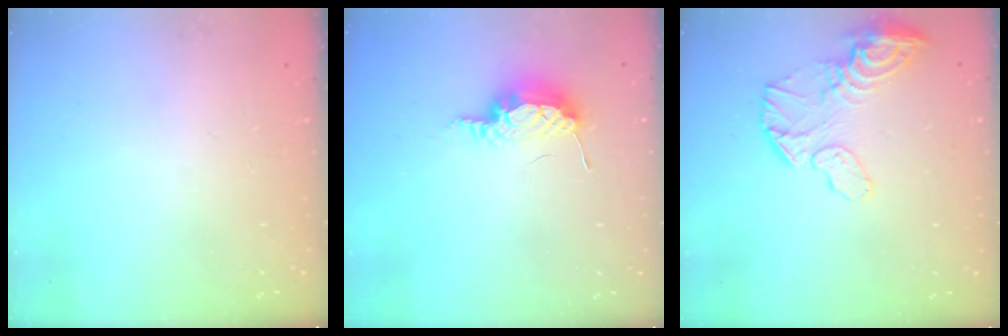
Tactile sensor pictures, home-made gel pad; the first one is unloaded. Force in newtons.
{"total": 11.3, "press": 9.0, "slide": 6.9}
{"total": 11.4, "press": 11.3, "slide": 1.0}